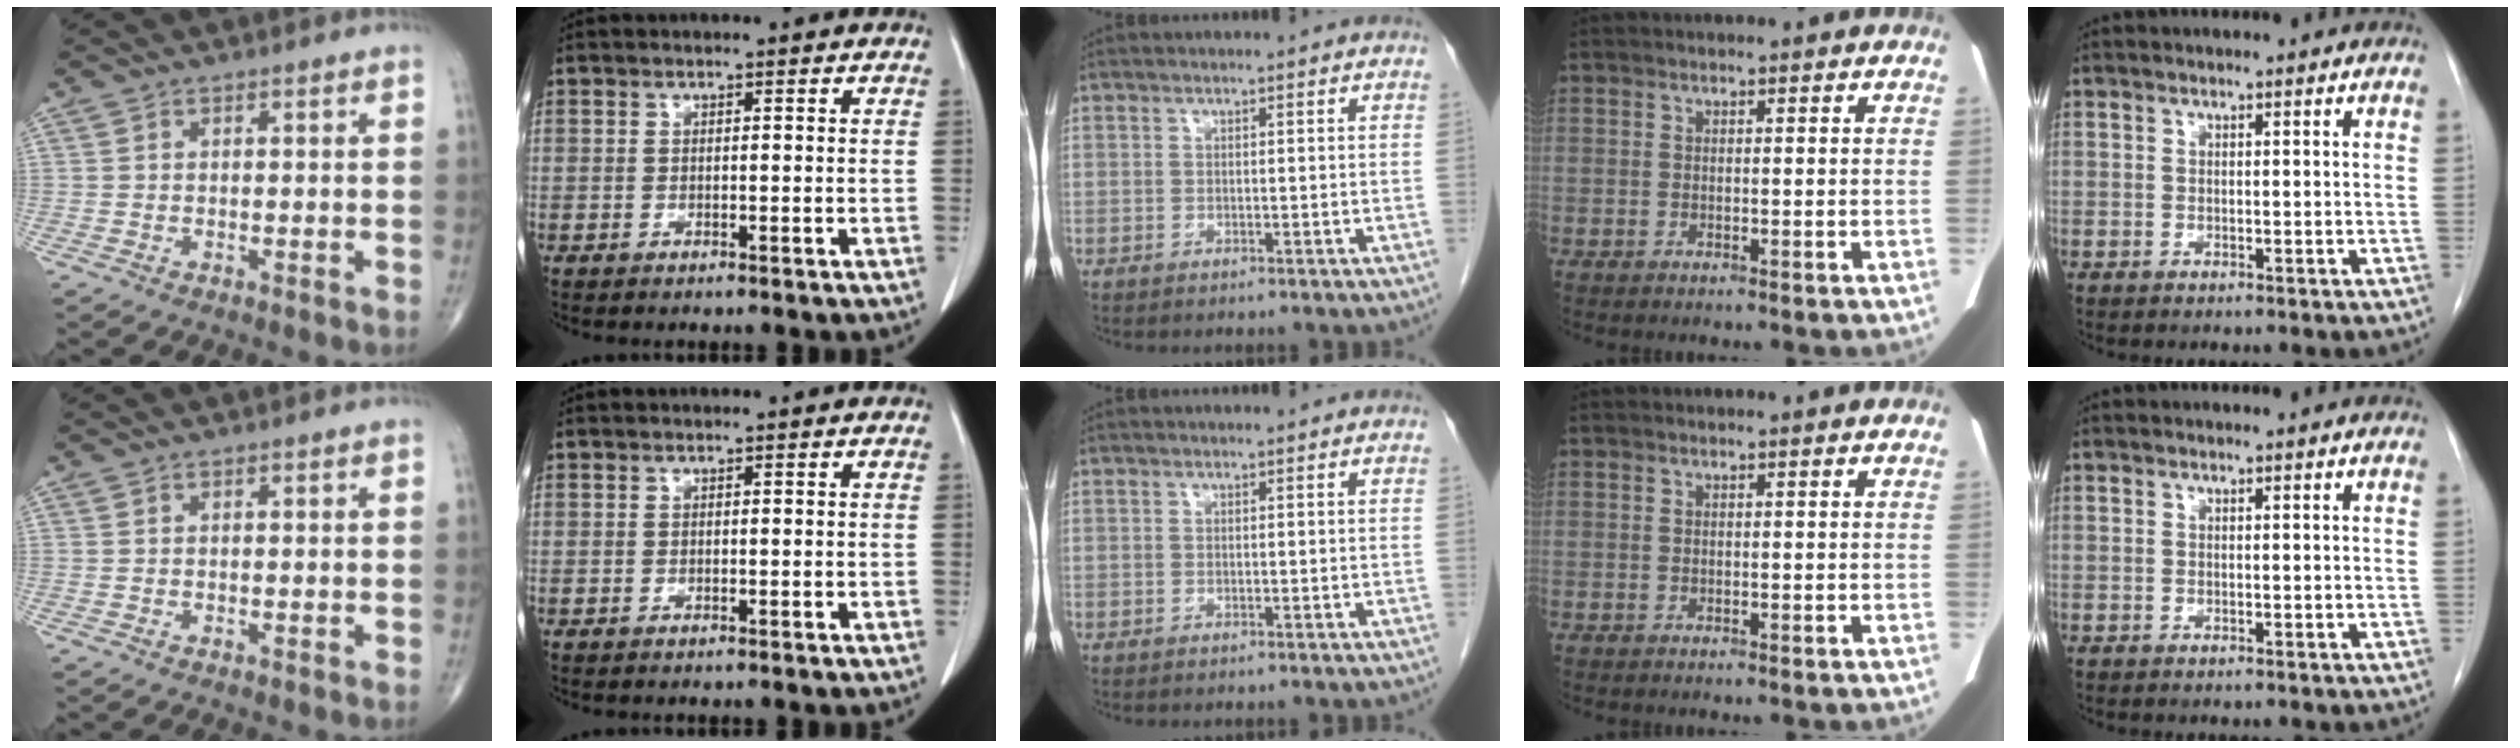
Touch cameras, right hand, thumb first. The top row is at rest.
{}